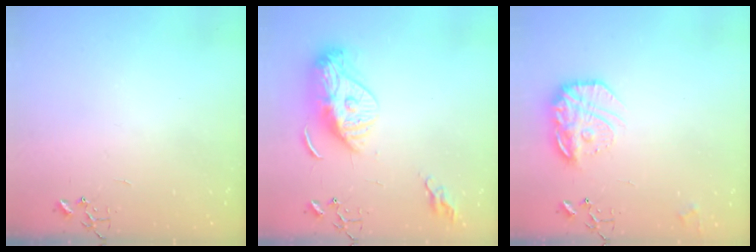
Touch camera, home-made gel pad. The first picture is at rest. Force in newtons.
{"total": 15.5, "press": 15.4, "slide": 1.3}
{"total": 17.1, "press": 17.0, "slide": 1.2}